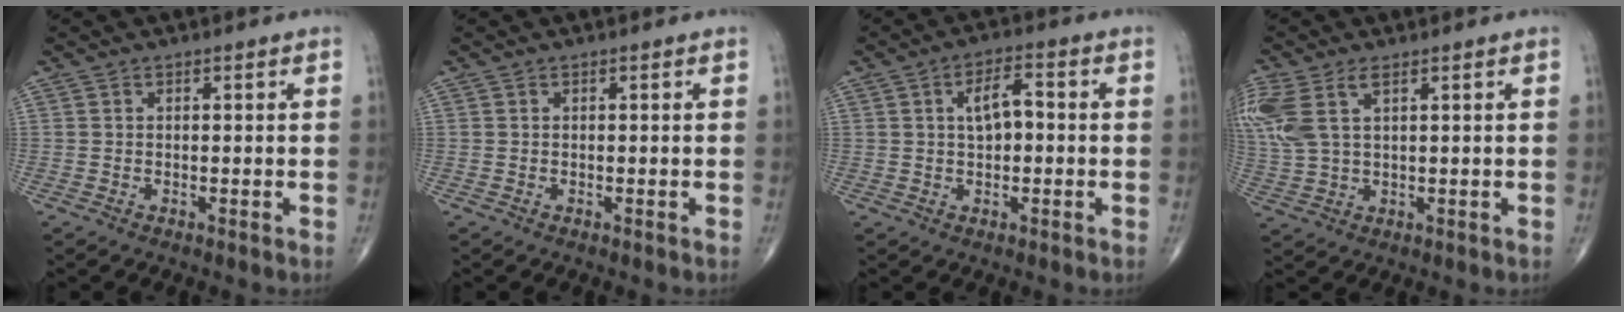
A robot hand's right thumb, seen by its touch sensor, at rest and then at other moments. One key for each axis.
{"total": 0.0}
{"total": 5.6, "fx": 0.6, "fy": 2.8, "fz": 4.8, "tx": -0.077, "ty": 0.015, "tz": 0.003}
{"total": 10.5, "fx": 3.9, "fy": 5.2, "fz": 8.3, "tx": -0.224, "ty": 0.009, "tz": 0.088}